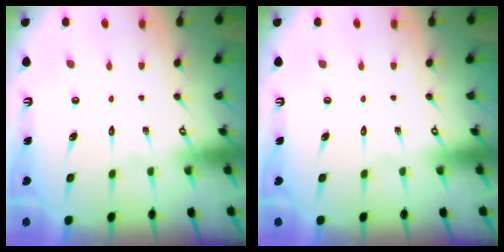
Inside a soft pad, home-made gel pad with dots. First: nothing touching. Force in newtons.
{"total": 0.0}